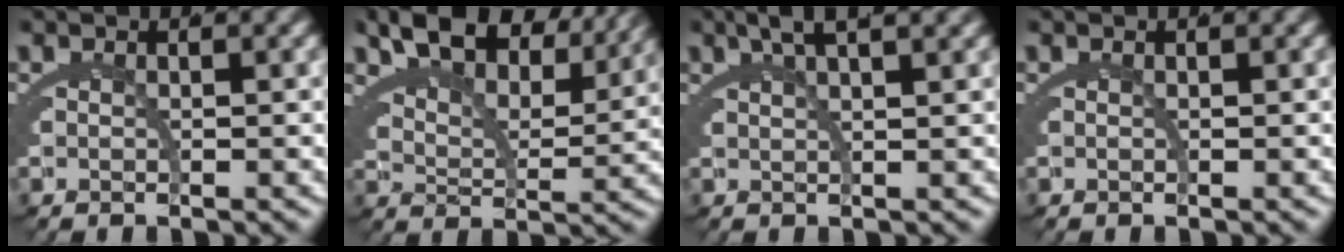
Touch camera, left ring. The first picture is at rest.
{"total": 9.8, "force": [8.5, 2.4, 4.2], "torque": [-0.055, 0.039, 0.123]}
{"total": 3.0, "force": [2.6, -0.5, 1.4], "torque": [-0.021, 0.018, 0.044]}
{"total": 0.0}